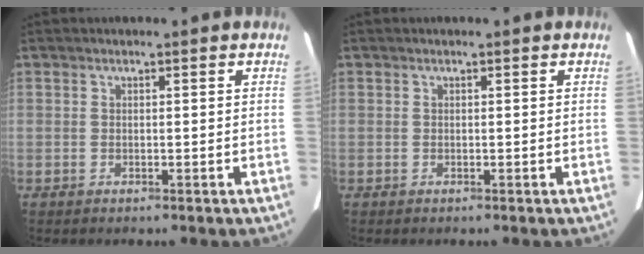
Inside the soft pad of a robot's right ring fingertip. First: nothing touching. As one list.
[{"total": 0.0}]